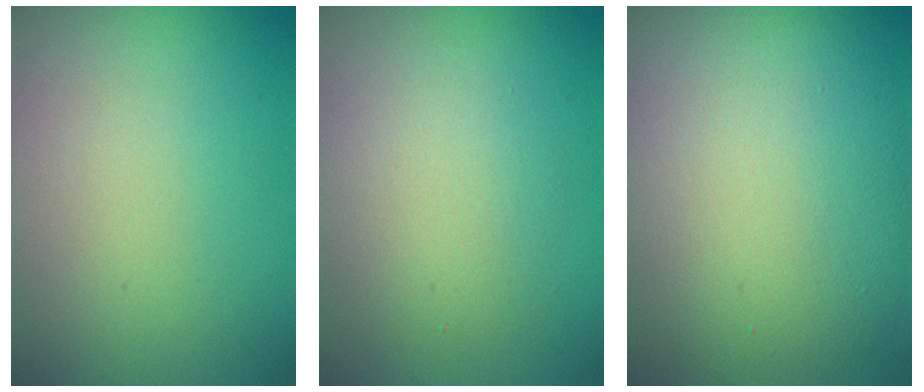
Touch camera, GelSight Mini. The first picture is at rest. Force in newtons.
{"total": 3.9, "press": 3.9, "slide": 0.2}
{"total": 12.5, "press": 12.4, "slide": 0.9}